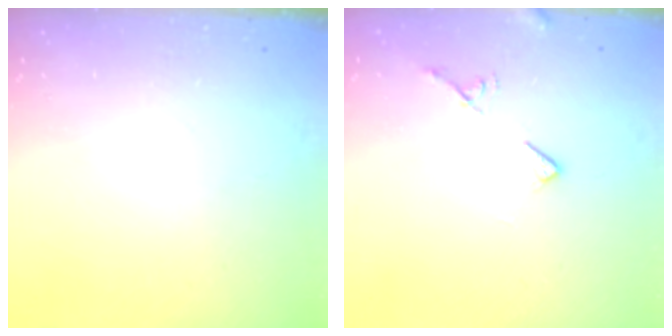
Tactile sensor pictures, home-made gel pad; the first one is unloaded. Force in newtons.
{"total": 6.8, "press": 6.8, "slide": 0.6}